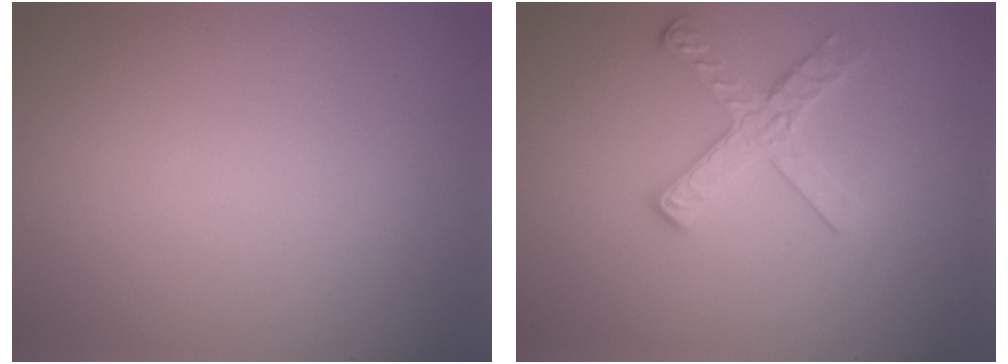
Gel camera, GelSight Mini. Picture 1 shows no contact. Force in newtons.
{"total": 2.9, "press": 2.8, "slide": 0.6}